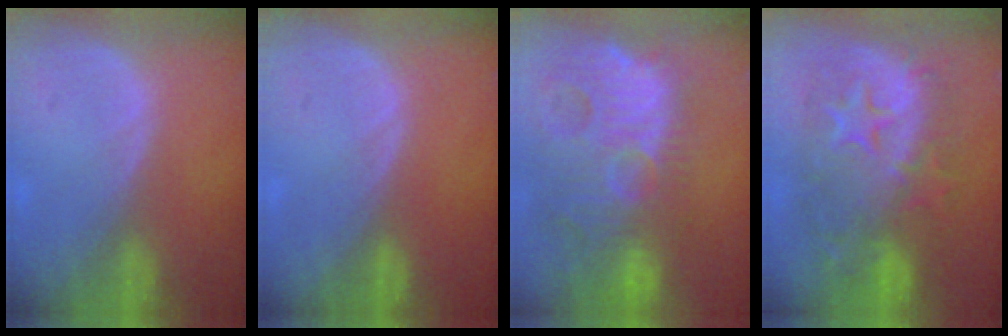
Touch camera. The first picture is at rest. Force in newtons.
{"total": 0.0}
{"total": 14.9, "press": 12.8, "slide": 7.6}
{"total": 12.6, "press": 12.5, "slide": 1.2}